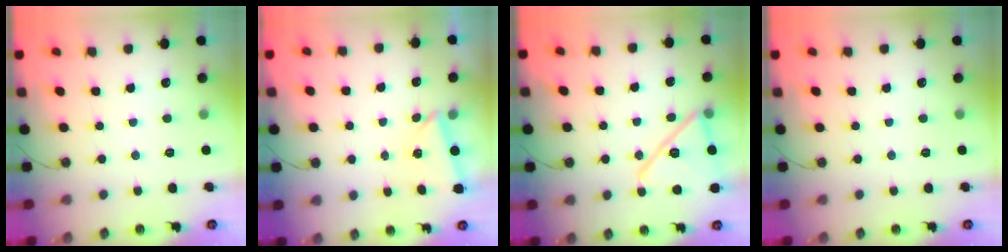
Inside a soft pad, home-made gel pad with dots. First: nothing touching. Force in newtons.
{"total": 2.7, "press": 2.1, "slide": 1.8}
{"total": 17.8, "press": 17.7, "slide": 2.4}
{"total": 0.0}